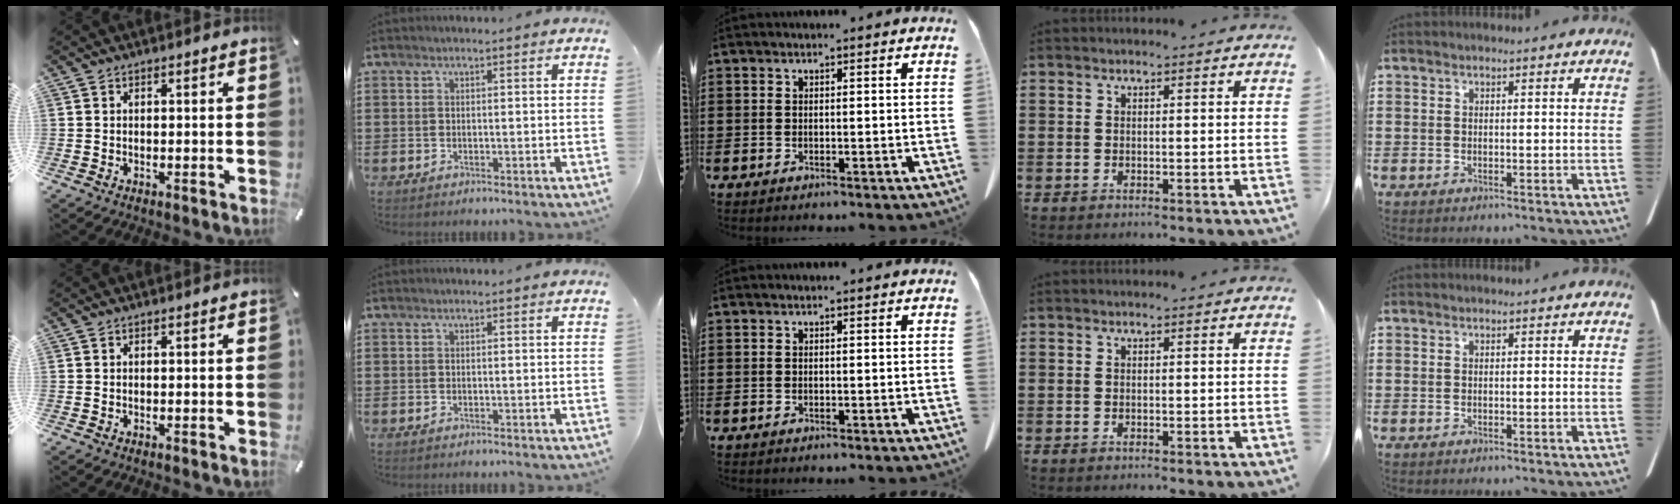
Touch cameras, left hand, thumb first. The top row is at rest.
{}